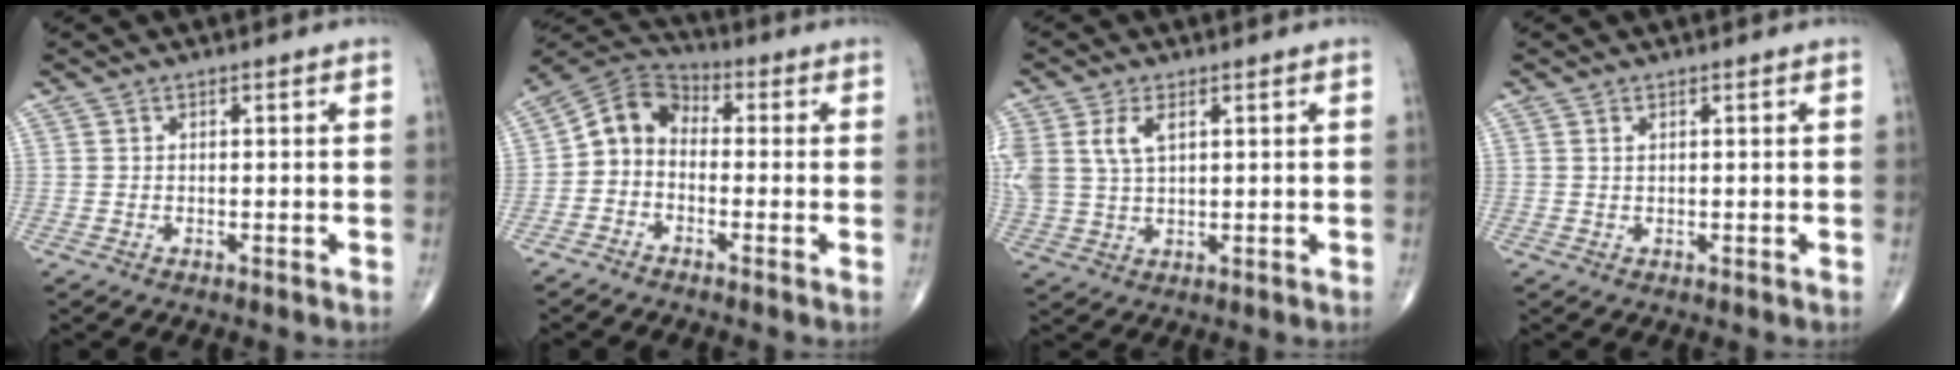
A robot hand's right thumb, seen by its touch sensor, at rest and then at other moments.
{"total": 7.5, "force": [-1.2, 5.8, 4.6], "torque": [-0.070, 0.039, -0.046]}
{"total": 8.5, "force": [2.9, 4.9, 6.3], "torque": [-0.147, 0.002, 0.065]}
{"total": 0.5, "force": [0.3, 0.2, 0.4], "torque": [-0.006, 0.003, 0.006]}